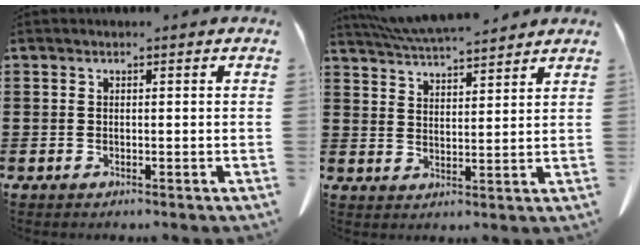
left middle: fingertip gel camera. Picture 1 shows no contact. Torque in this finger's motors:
{"motor_torque": [1.02, -0.08, 0.26, 0.15]}